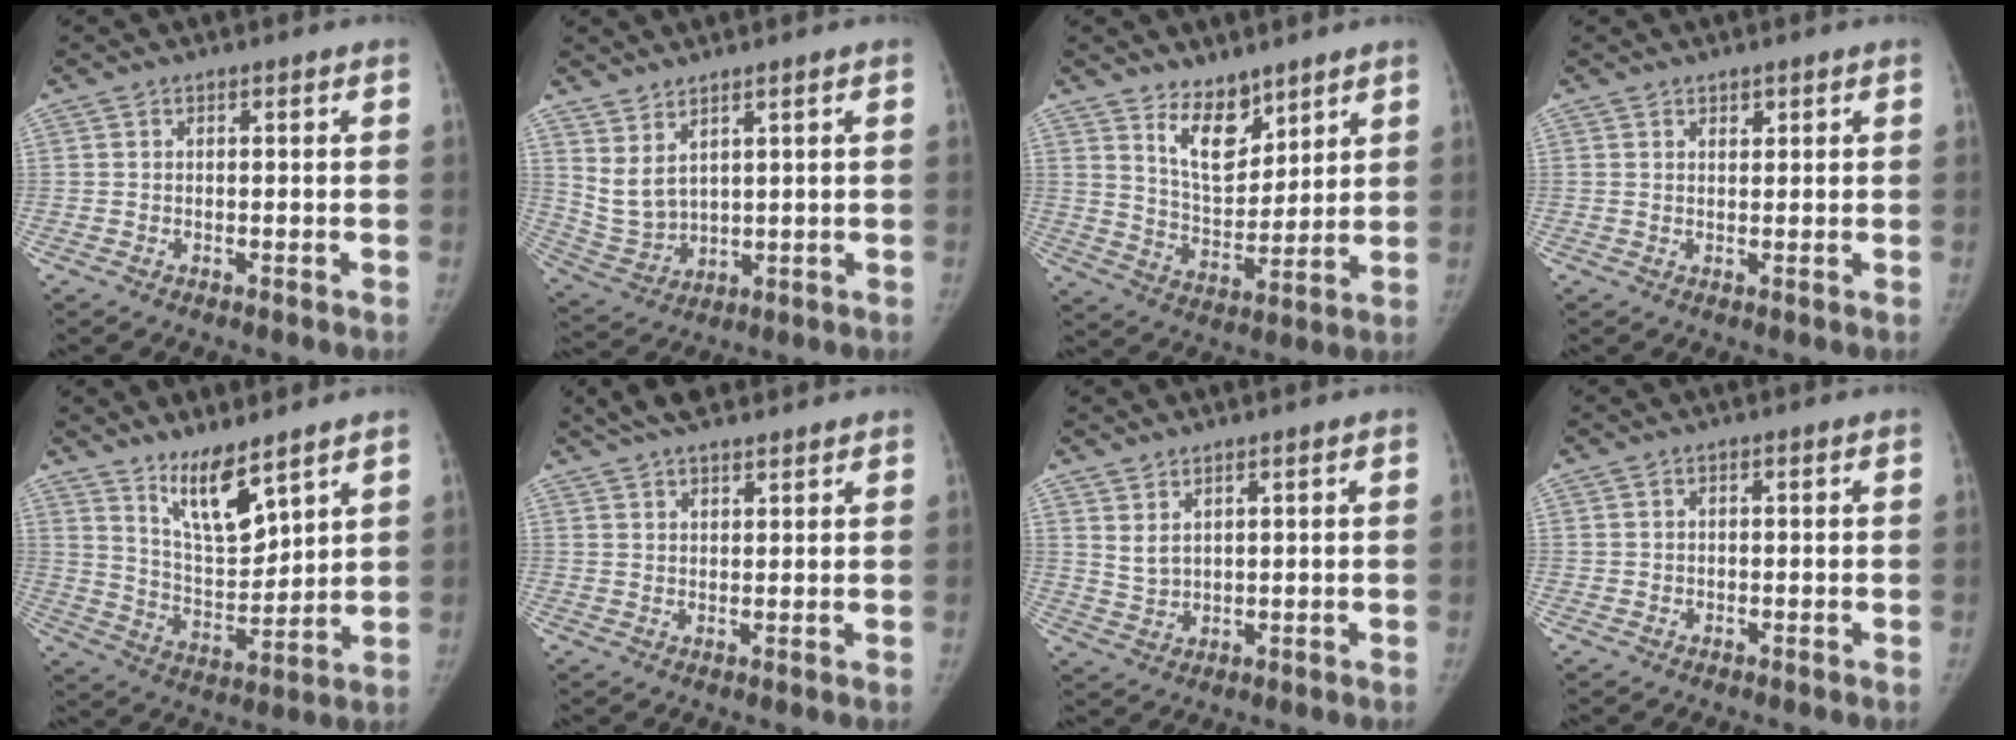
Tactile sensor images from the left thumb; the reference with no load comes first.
{"total": 6.4, "force": [3.7, 3.2, 4.1], "torque": [-0.071, -0.028, 0.092]}
{"total": 9.7, "force": [6.6, 4.9, 5.0], "torque": [-0.055, -0.059, 0.125]}
{"total": 1.3, "force": [0.8, 0.8, 0.6], "torque": [0.000, -0.004, 0.012]}
{"total": 10.6, "force": [7.7, 3.0, 6.7], "torque": [-0.101, -0.068, 0.154]}
{"total": 8.4, "force": [6.7, 2.7, 4.2], "torque": [-0.056, 0.004, 0.117]}
{"total": 3.1, "force": [2.0, 1.6, 1.9], "torque": [-0.031, -0.016, 0.047]}
{"total": 0.6, "force": [-0.1, 0.6, -0.1], "torque": [0.005, 0.004, -0.004]}